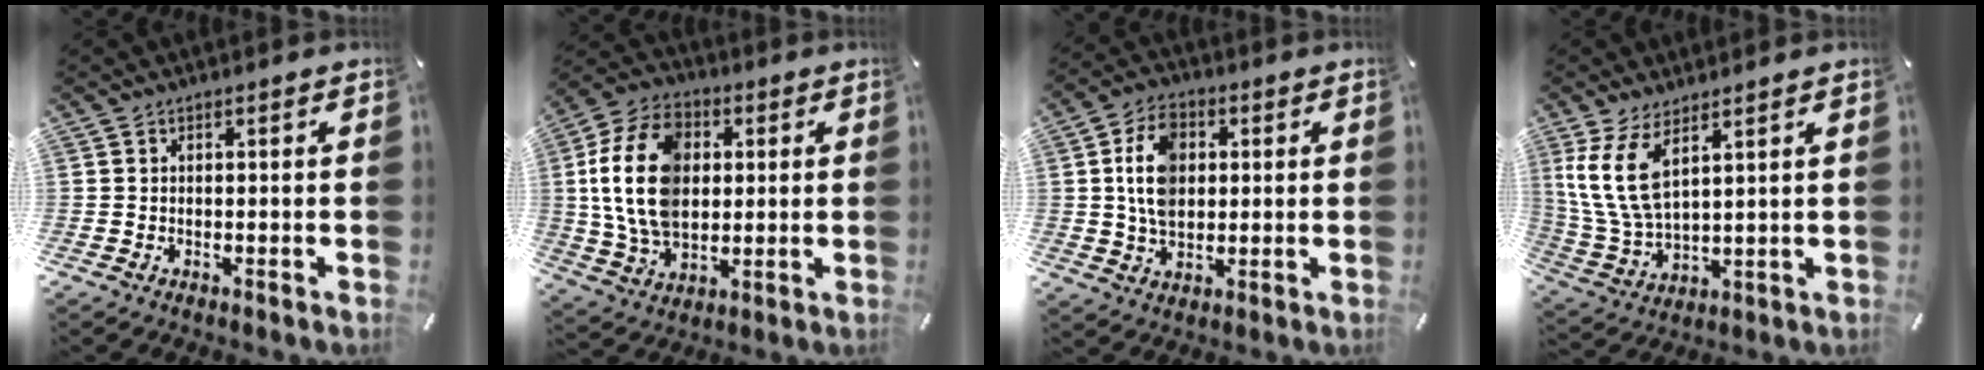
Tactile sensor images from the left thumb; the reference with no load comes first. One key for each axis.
{"total": 17.7, "fx": 1.8, "fy": 13.1, "fz": 11.8, "tx": -0.266, "ty": 0.009, "tz": 0.029}
{"total": 10.5, "fx": 1.6, "fy": 7.6, "fz": 7.1, "tx": -0.148, "ty": 0.010, "tz": 0.027}
{"total": 10.8, "fx": 5.3, "fy": 4.8, "fz": 8.1, "tx": -0.199, "ty": -0.023, "tz": 0.099}